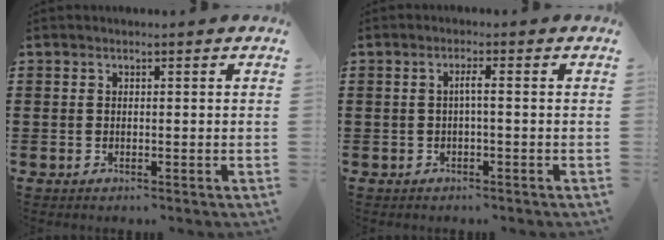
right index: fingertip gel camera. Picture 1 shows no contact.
{"total": 1.7, "force": [-0.4, -0.1, 1.6], "torque": [-0.031, -0.001, -0.011]}